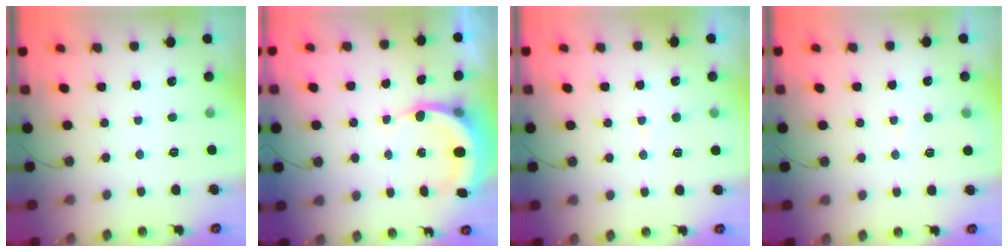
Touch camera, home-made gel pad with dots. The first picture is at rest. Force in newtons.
{"total": 6.0, "press": 5.8, "slide": 1.4}
{"total": 4.4, "press": 4.3, "slide": 0.5}
{"total": 3.9, "press": 3.8, "slide": 0.4}